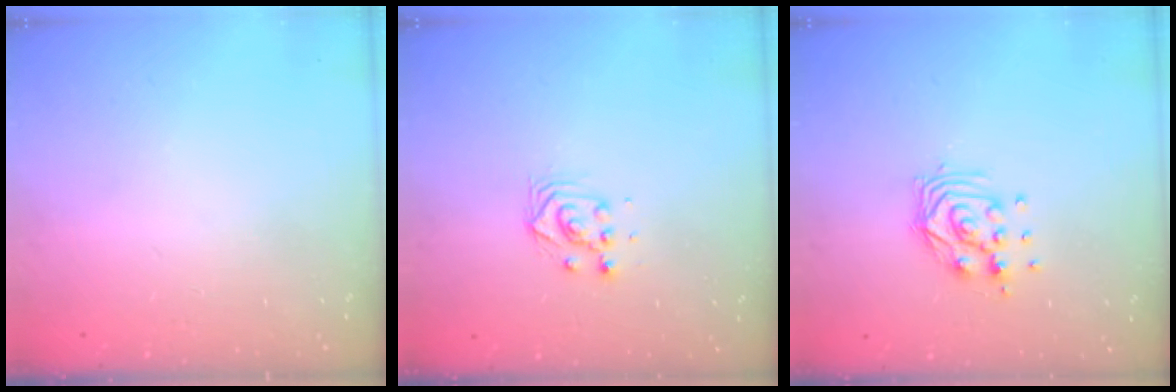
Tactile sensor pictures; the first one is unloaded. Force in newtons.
{"total": 4.0, "press": 4.0, "slide": 0.1}
{"total": 10.0, "press": 9.9, "slide": 0.7}